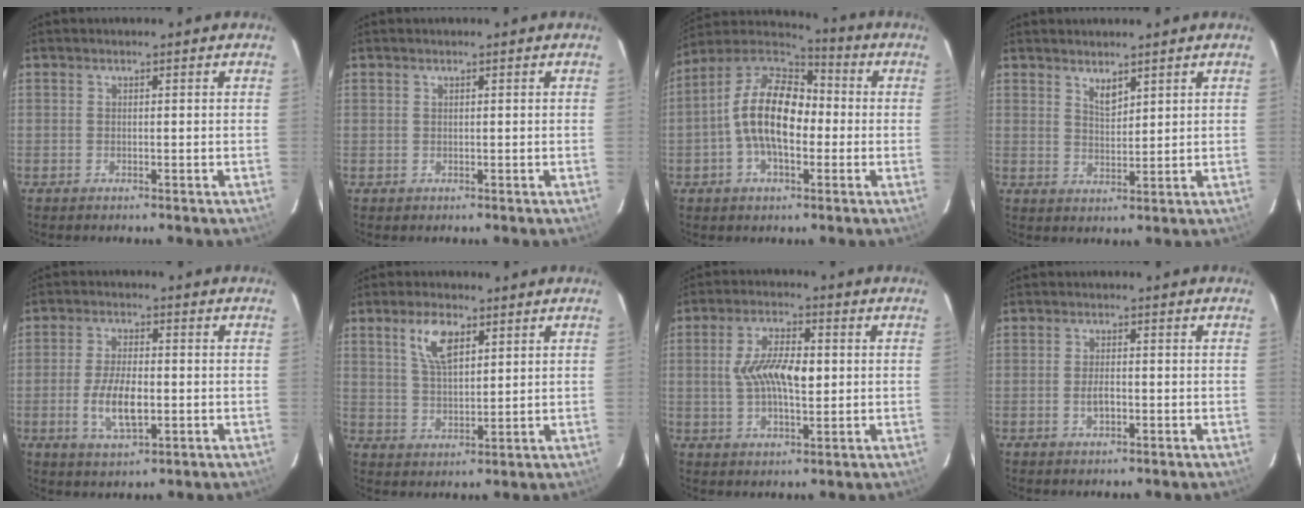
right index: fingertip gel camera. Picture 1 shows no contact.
{"total": 0.7, "force": [0.2, 0.6, 0.0], "torque": [0.004, 0.004, 0.003]}
{"total": 14.2, "force": [-1.8, 7.5, 11.9], "torque": [-0.227, 0.019, -0.044]}
{"total": 3.3, "force": [2.6, 1.1, 1.7], "torque": [-0.028, -0.002, 0.046]}
{"total": 8.2, "force": [-2.0, 3.4, 7.2], "torque": [-0.146, -0.005, -0.035]}
{"total": 7.4, "force": [3.7, 3.3, 5.4], "torque": [-0.103, 0.011, 0.075]}
{"total": 9.3, "force": [0.5, 3.7, 8.5], "torque": [-0.158, 0.009, 0.009]}
{"total": 2.5, "force": [-0.8, 1.0, 2.2], "torque": [-0.042, 0.001, -0.015]}